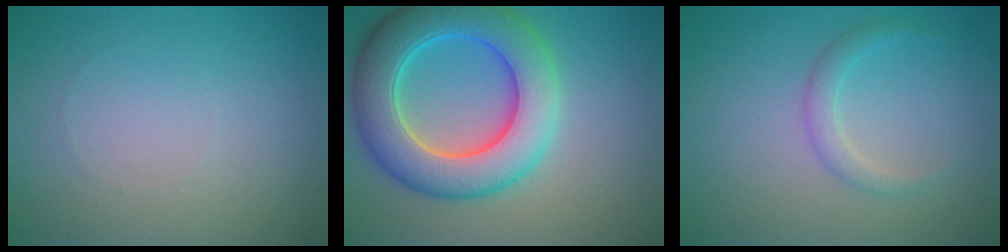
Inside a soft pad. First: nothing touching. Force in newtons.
{"total": 9.5, "press": 9.5, "slide": 0.2}
{"total": 1.7, "press": 1.7, "slide": 0.1}